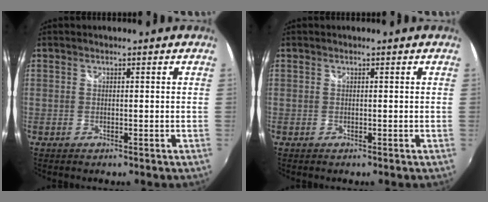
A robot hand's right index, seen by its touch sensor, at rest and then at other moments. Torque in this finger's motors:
{"motor_torque": [0.06, 0.06, 0.00, 0.00]}